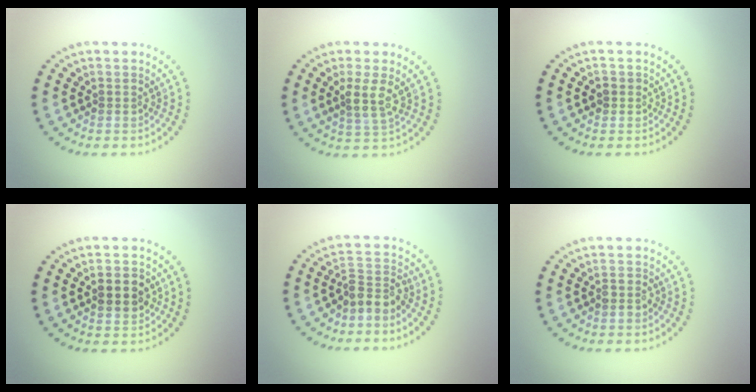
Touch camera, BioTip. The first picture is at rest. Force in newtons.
{"total": 2.6, "press": 2.2, "slide": 1.5}
{"total": 1.1, "press": 1.0, "slide": 0.5}
{"total": 2.7, "press": 2.7, "slide": 0.2}
{"total": 2.6, "press": 1.9, "slide": 1.8}
{"total": 1.0, "press": 0.9, "slide": 0.5}